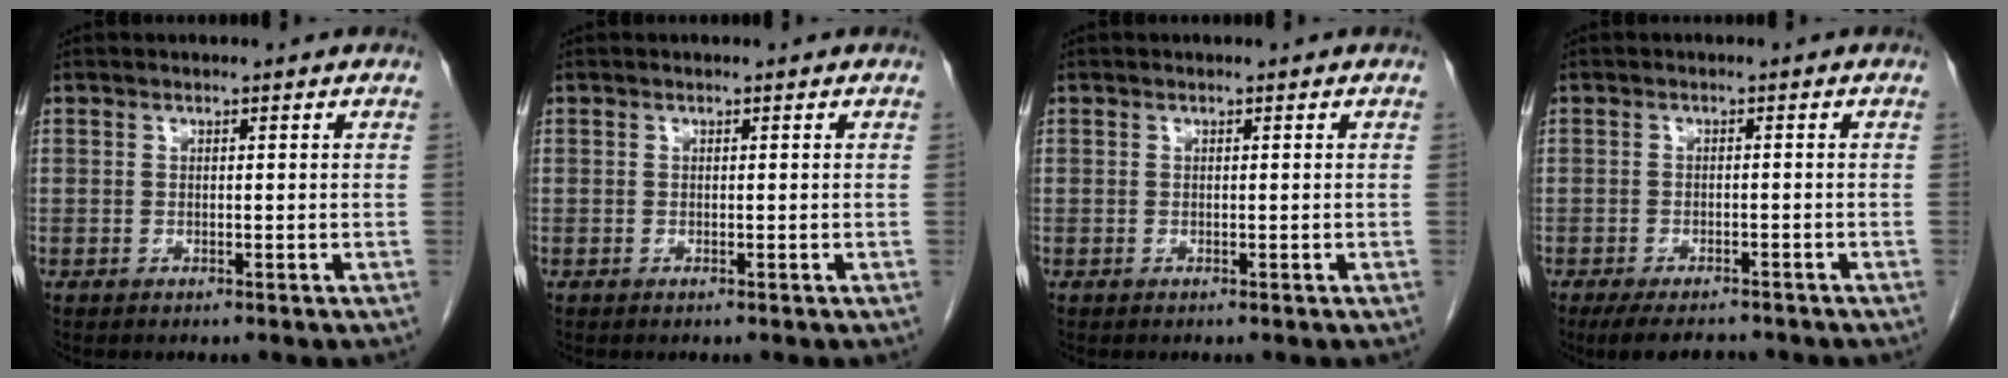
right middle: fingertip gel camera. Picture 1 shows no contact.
{"total": 0.0}
{"total": 0.0}
{"total": 6.7, "force": [-5.6, 2.0, 2.9], "torque": [-0.047, -0.011, -0.084]}